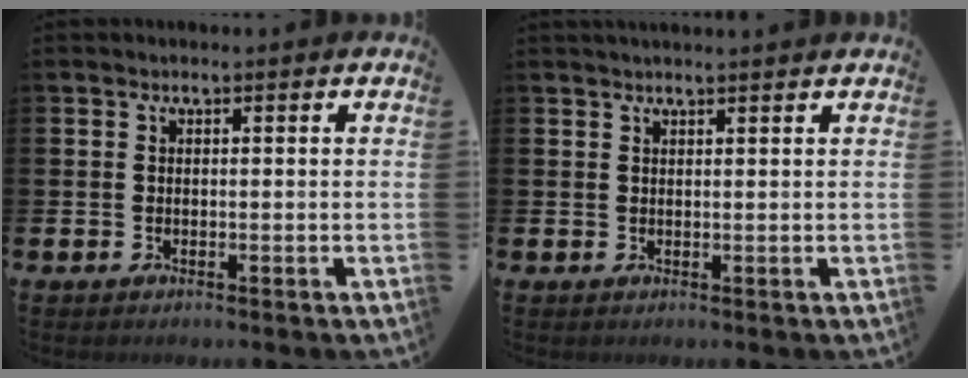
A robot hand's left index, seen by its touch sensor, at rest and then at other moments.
{"total": 1.1, "force": [1.0, -0.1, 0.2], "torque": [-0.002, 0.000, 0.019]}